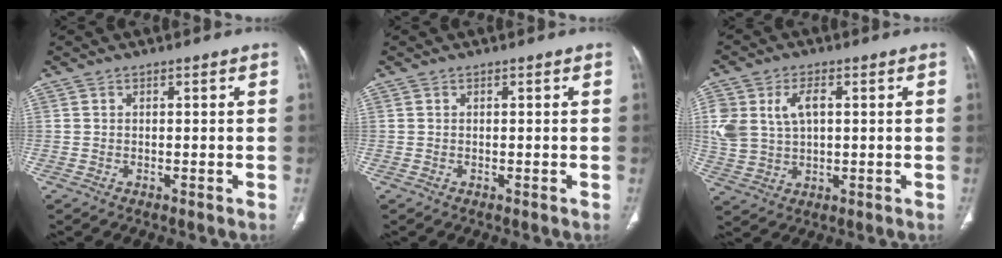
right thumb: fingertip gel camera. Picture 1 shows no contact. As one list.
[{"total": 0.0}, {"total": 9.9, "force": [2.4, 6.2, 7.4], "torque": [-0.155, 0.007, 0.055]}]